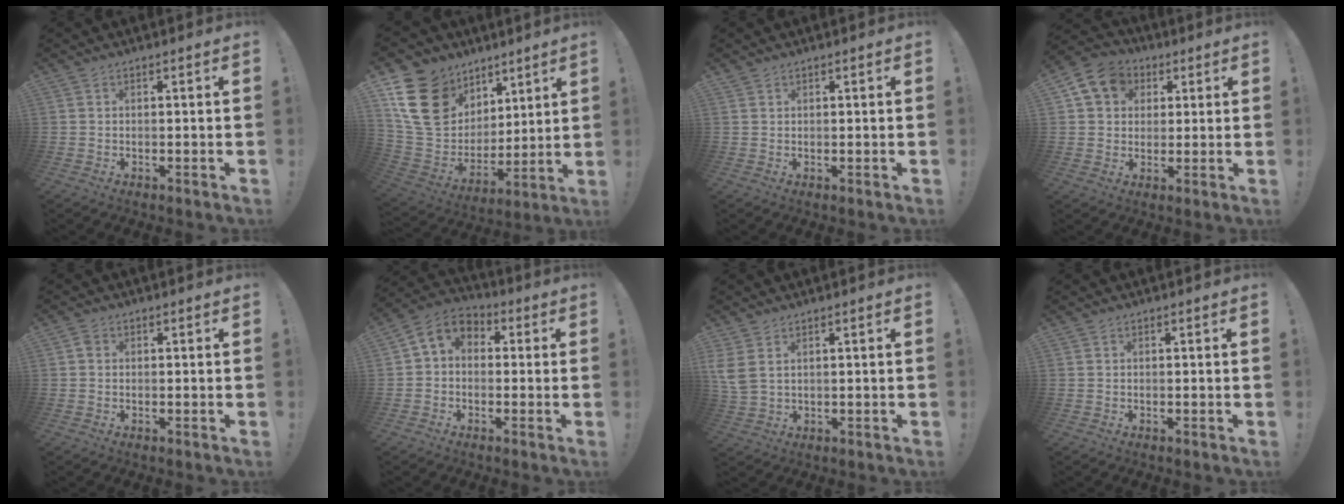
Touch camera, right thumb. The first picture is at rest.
{"total": 20.2, "force": [9.6, 15.3, 8.9], "torque": [-0.142, -0.054, 0.203]}
{"total": 0.5, "force": [0.5, 0.3, 0.1], "torque": [-0.001, -0.001, 0.009]}
{"total": 10.7, "force": [3.7, 9.0, 4.4], "torque": [-0.062, -0.006, 0.075]}
{"total": 2.1, "force": [0.1, 1.7, 1.2], "torque": [-0.030, 0.009, 0.004]}
{"total": 6.1, "force": [0.0, 5.2, 3.3], "torque": [-0.063, 0.009, 0.006]}
{"total": 5.0, "force": [2.2, 2.9, 3.4], "torque": [-0.073, -0.011, 0.043]}
{"total": 0.0}